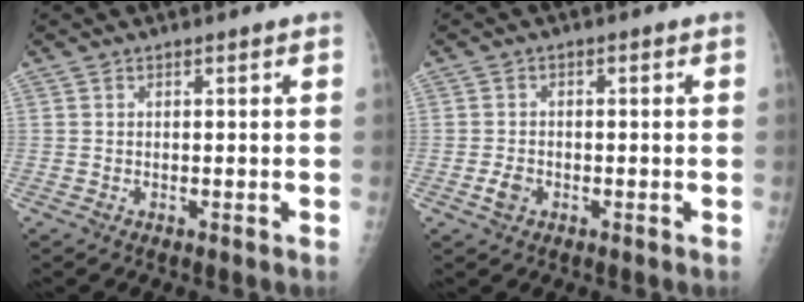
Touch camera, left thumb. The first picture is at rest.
{"total": 2.6, "force": [-1.1, 1.9, 1.5], "torque": [-0.026, 0.006, -0.020]}